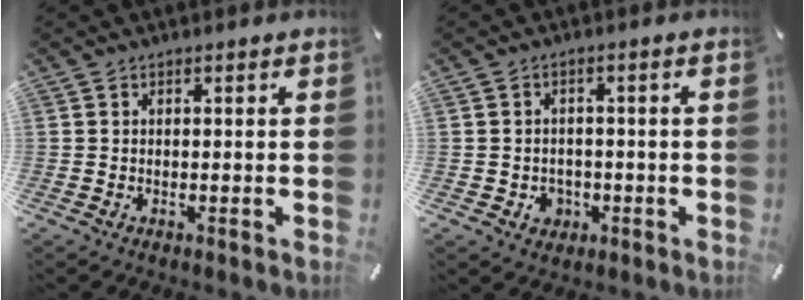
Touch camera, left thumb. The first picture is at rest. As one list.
[{"total": 4.0, "force": [-1.1, 3.6, 1.3], "torque": [-0.015, 0.002, -0.021]}]